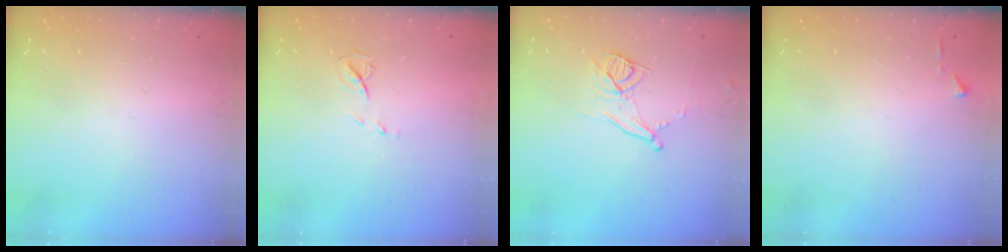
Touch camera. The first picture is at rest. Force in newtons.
{"total": 5.7, "press": 5.6, "slide": 0.5}
{"total": 9.7, "press": 9.2, "slide": 3.0}
{"total": 3.9, "press": 3.9, "slide": 0.5}